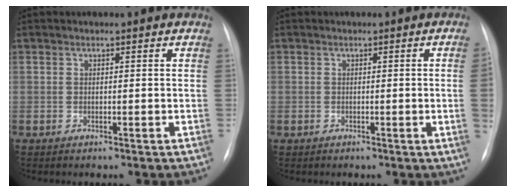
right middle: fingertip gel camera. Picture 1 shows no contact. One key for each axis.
{"total": 2.2, "fx": -0.1, "fy": -0.8, "fz": 2.1, "tx": -0.028, "ty": -0.003, "tz": 0.001}